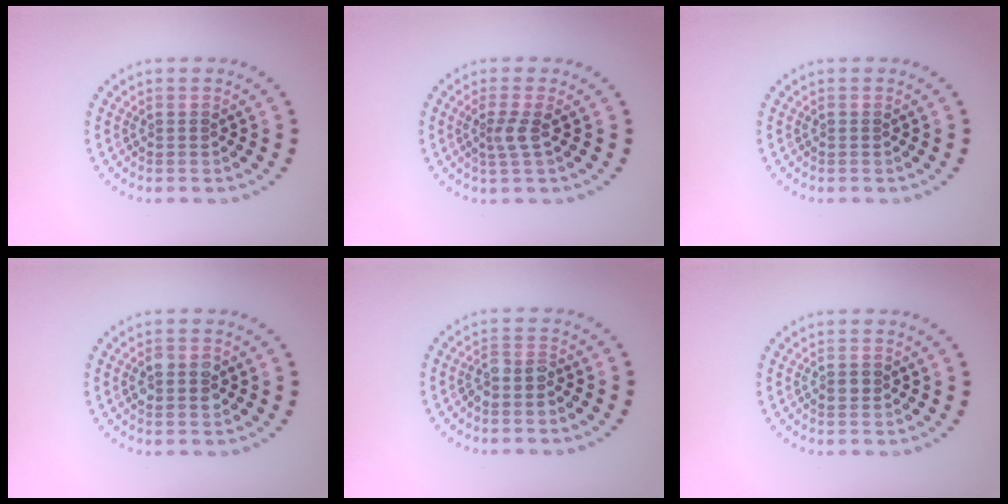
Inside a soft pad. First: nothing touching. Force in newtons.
{"total": 1.9, "press": 1.4, "slide": 1.3}
{"total": 0.0}
{"total": 2.4, "press": 2.4, "slide": 0.2}
{"total": 1.8, "press": 1.5, "slide": 1.0}
{"total": 1.2, "press": 1.1, "slide": 0.2}